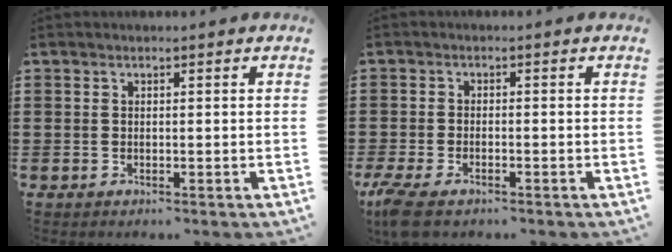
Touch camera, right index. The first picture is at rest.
{"total": 2.7, "force": [-2.2, 0.5, 1.4], "torque": [-0.047, -0.007, -0.050]}